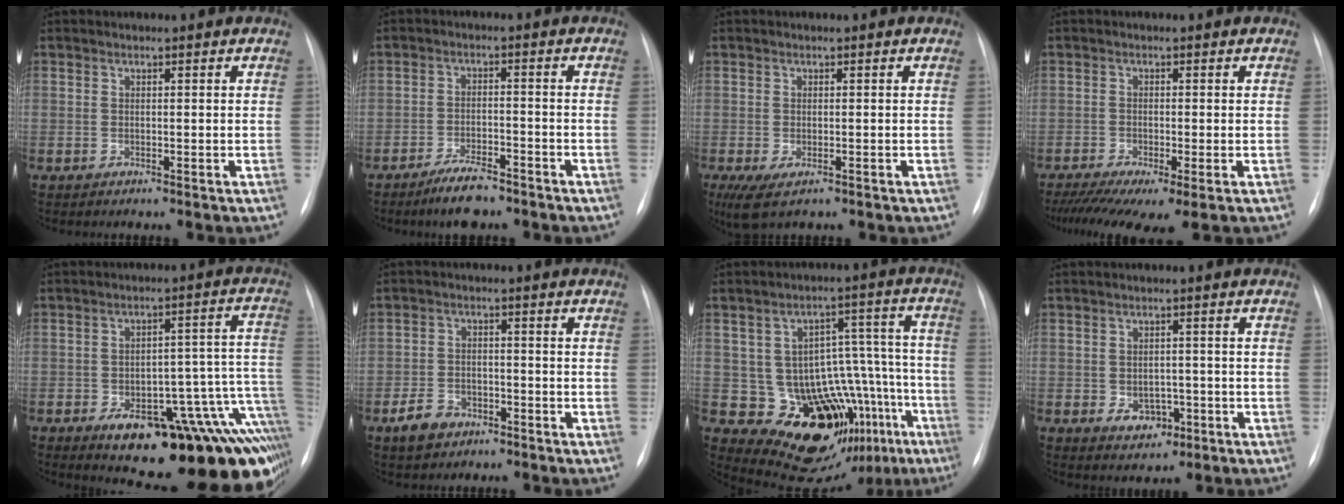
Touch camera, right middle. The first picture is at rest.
{"total": 5.6, "force": [-4.5, 1.4, 3.1], "torque": [-0.063, -0.005, -0.077]}
{"total": 5.0, "force": [-2.8, 2.2, 3.6], "torque": [-0.066, -0.014, -0.043]}
{"total": 8.7, "force": [-5.3, 2.0, 6.6], "torque": [-0.121, -0.018, -0.090]}
{"total": 23.5, "force": [-13.6, 7.5, 17.6], "torque": [-0.098, 0.043, -0.162]}
{"total": 5.0, "force": [-3.3, 3.2, 2.1], "torque": [-0.049, 0.002, -0.053]}
{"total": 19.1, "force": [-9.6, 10.1, 13.1], "torque": [-0.133, 0.065, -0.123]}
{"total": 4.1, "force": [-1.4, 3.0, 2.3], "torque": [-0.026, 0.007, -0.009]}